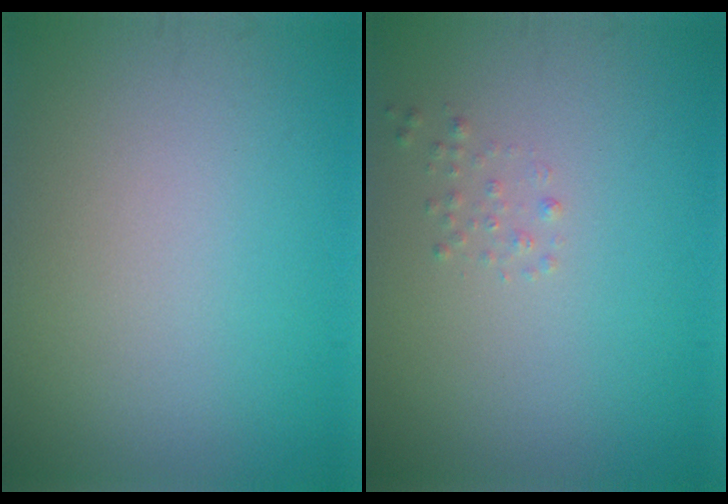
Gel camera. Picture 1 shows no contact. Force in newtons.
{"total": 0.6, "press": 0.6, "slide": 0.1}